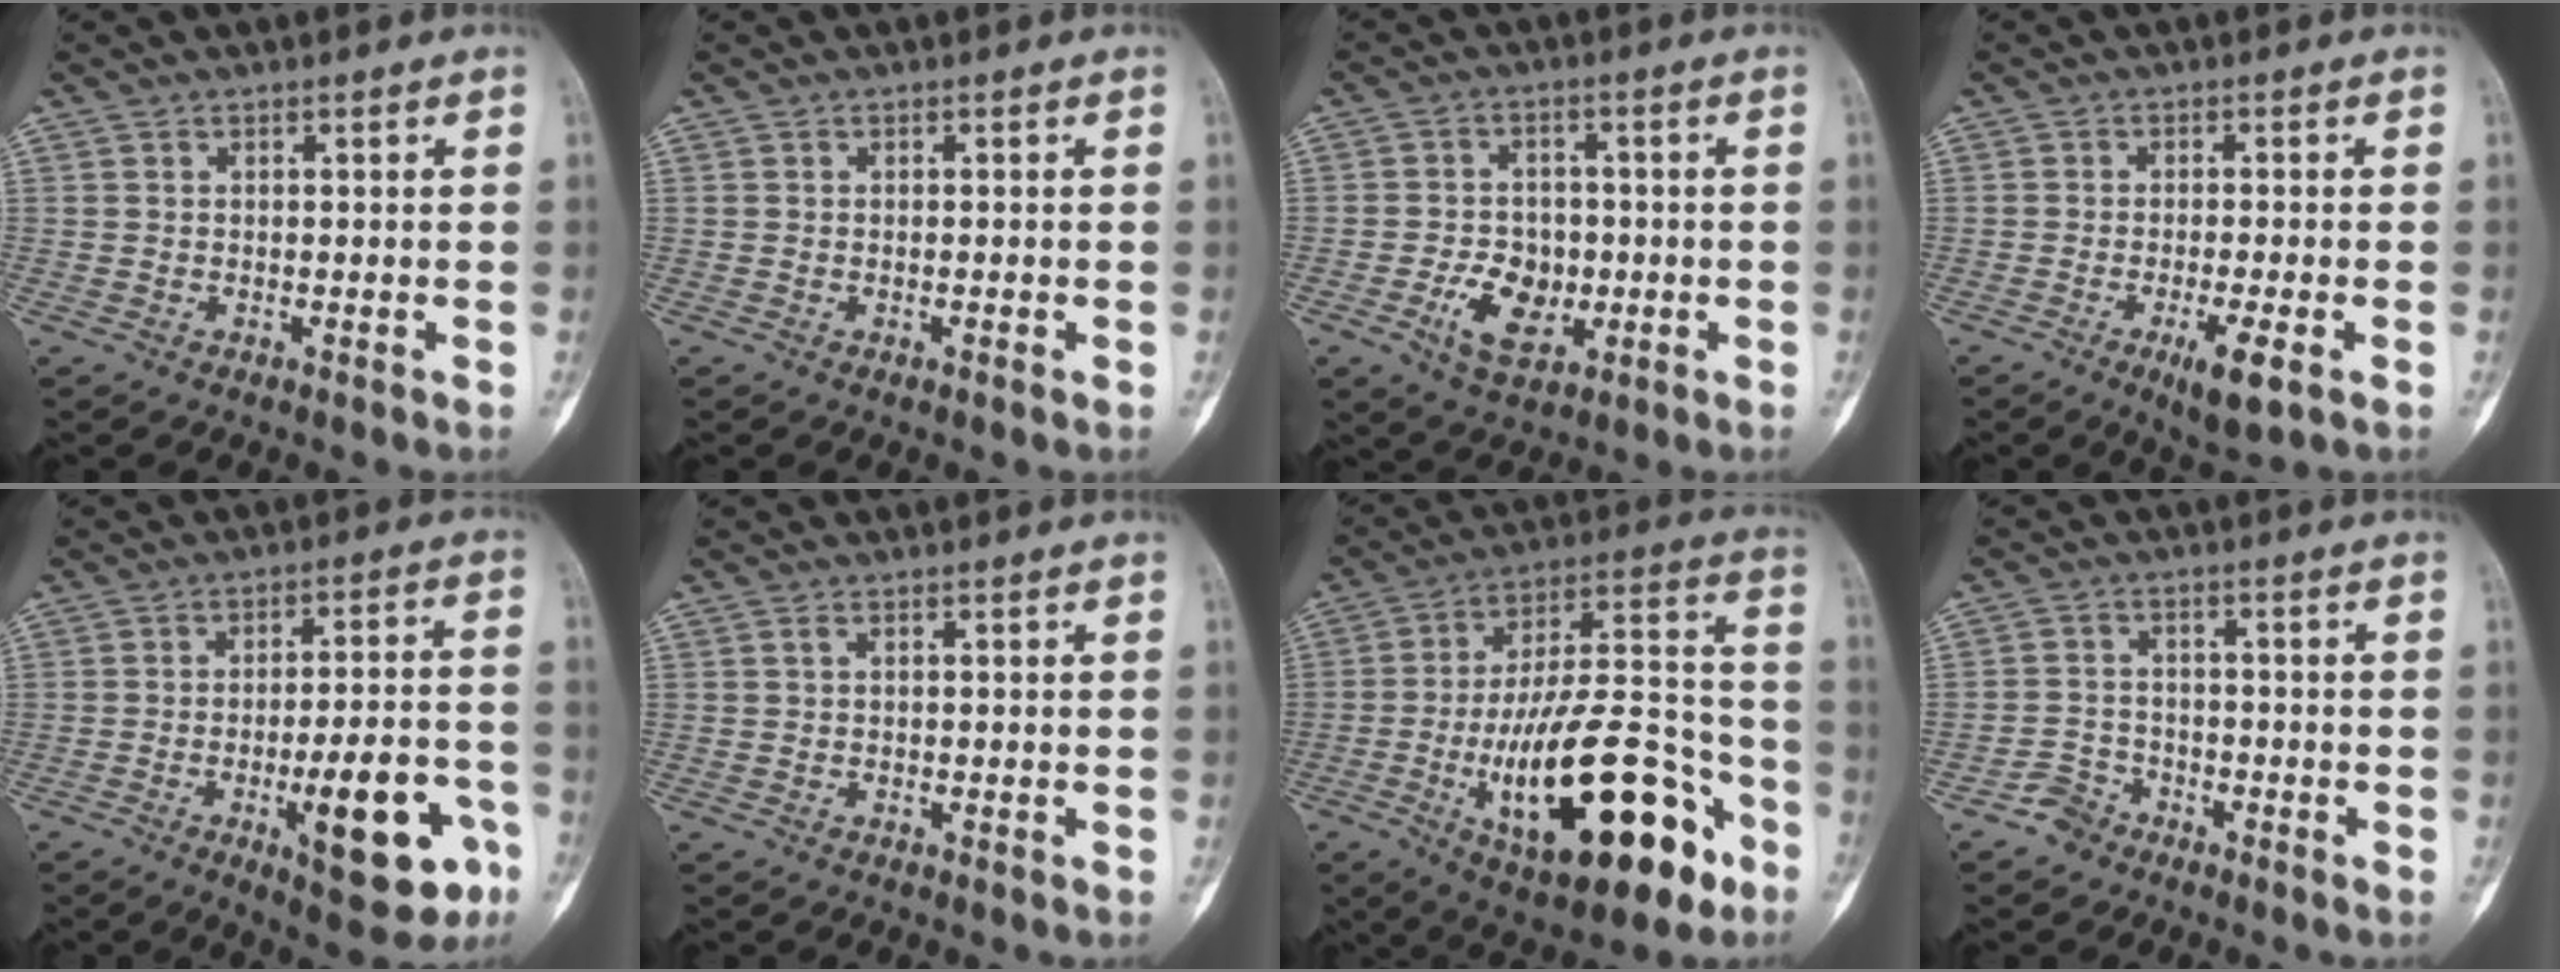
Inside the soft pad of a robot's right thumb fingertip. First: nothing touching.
{"total": 0.7, "force": [-0.1, 0.1, 0.7], "torque": [-0.009, 0.000, -0.001]}
{"total": 6.9, "force": [-2.1, 4.8, 4.5], "torque": [-0.058, 0.007, -0.031]}
{"total": 6.1, "force": [-2.6, 1.1, 5.4], "torque": [-0.096, -0.008, -0.041]}
{"total": 16.2, "force": [-6.1, 5.2, 14.1], "torque": [-0.180, 0.027, -0.078]}
{"total": 0.6, "force": [0.2, 0.3, 0.4], "torque": [-0.010, 0.001, 0.003]}
{"total": 28.7, "force": [-11.3, 11.2, 23.9], "torque": [-0.372, 0.058, -0.164]}
{"total": 3.6, "force": [-2.7, 2.3, 0.3], "torque": [0.004, 0.019, -0.055]}